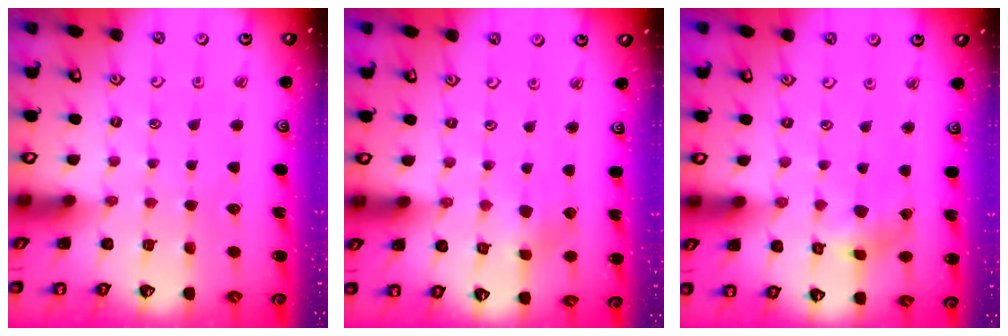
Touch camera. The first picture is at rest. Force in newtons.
{"total": 2.4, "press": 2.4, "slide": 0.2}
{"total": 3.1, "press": 3.1, "slide": 0.4}